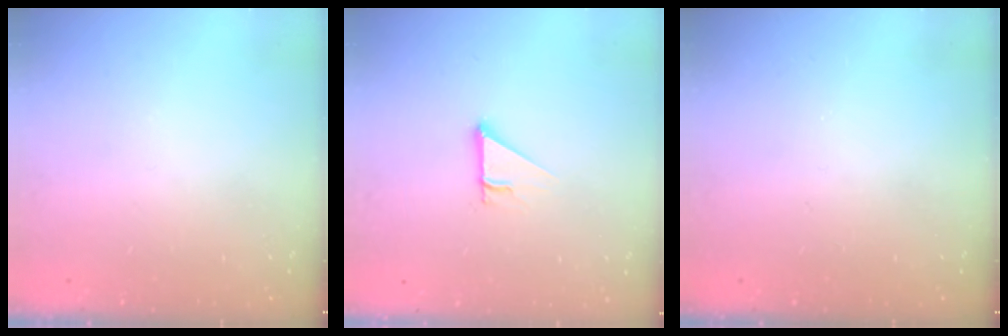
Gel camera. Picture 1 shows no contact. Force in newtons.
{"total": 2.5, "press": 2.5, "slide": 0.2}
{"total": 0.0}